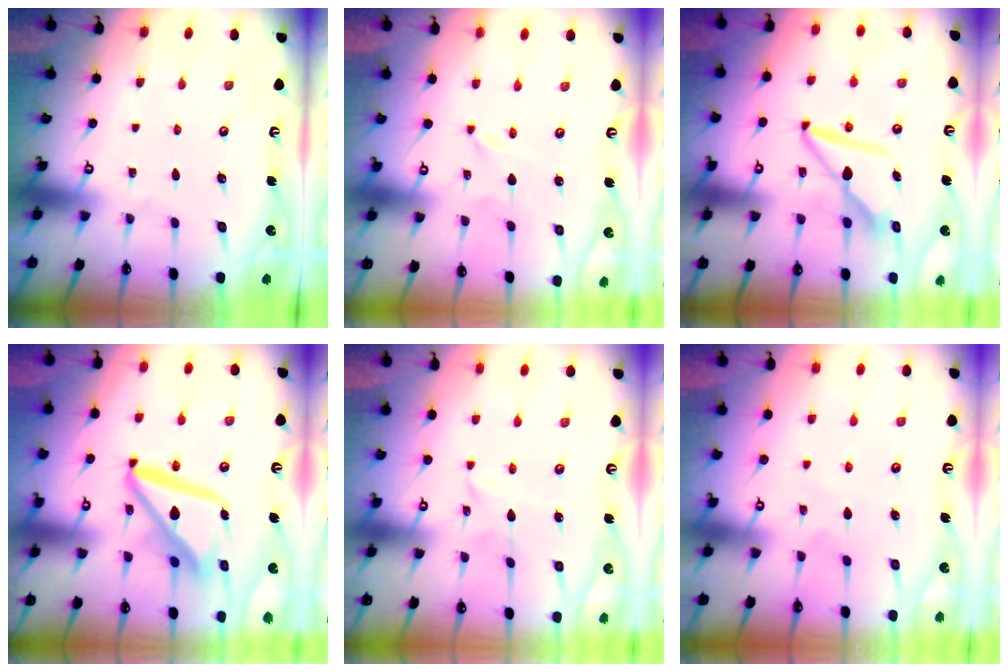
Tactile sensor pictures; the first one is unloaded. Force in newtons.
{"total": 0.0}
{"total": 8.5, "press": 8.5, "slide": 0.5}
{"total": 14.9, "press": 14.8, "slide": 1.6}
{"total": 2.8, "press": 2.8, "slide": 0.2}
{"total": 5.0, "press": 5.0, "slide": 0.6}